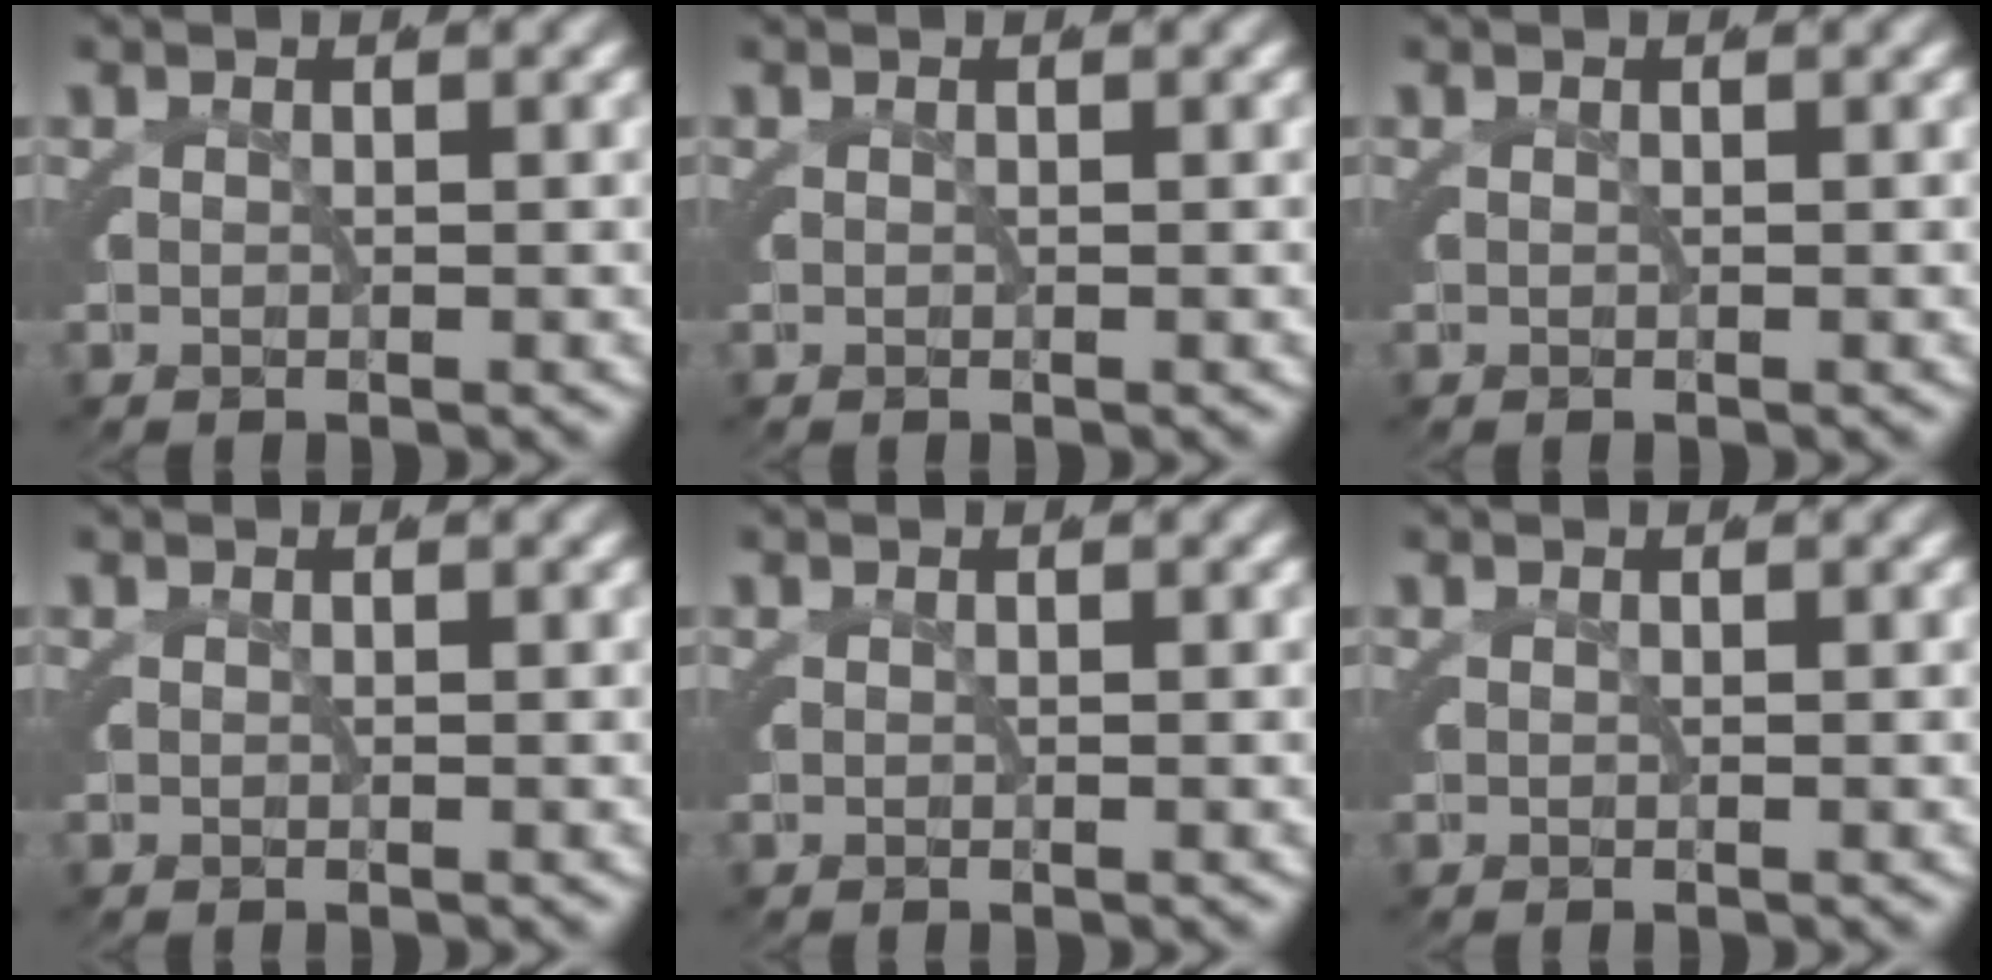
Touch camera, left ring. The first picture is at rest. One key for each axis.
{"total": 0.0}
{"total": 0.0}
{"total": 0.0}
{"total": 0.0}
{"total": 0.0}